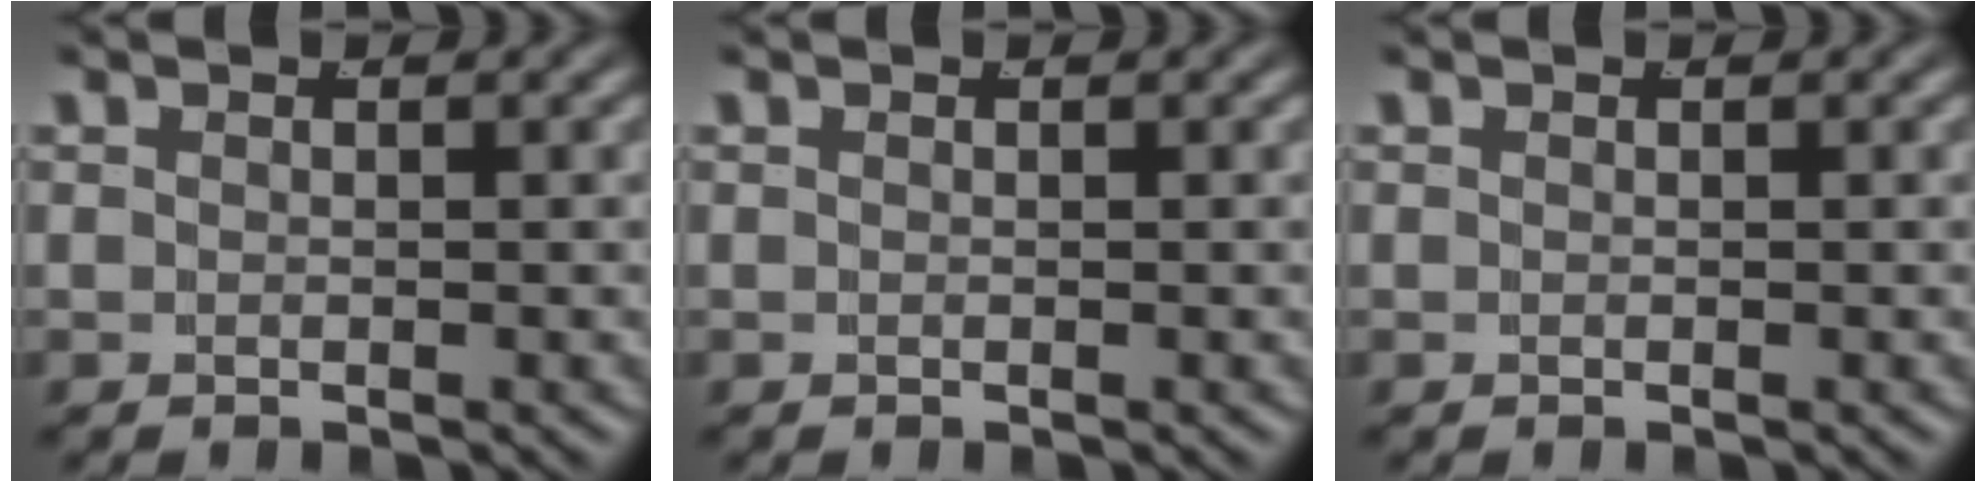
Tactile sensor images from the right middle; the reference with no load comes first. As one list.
[{"total": 0.0}, {"total": 0.0}]